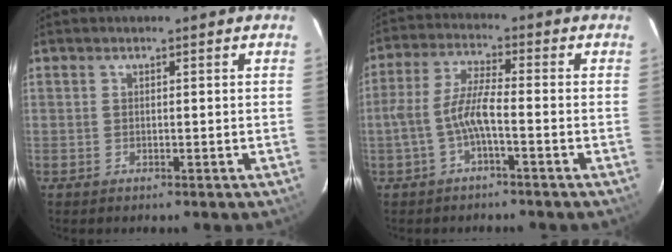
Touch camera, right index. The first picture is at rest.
{"total": 6.4, "force": [-2.4, 1.0, 5.8], "torque": [-0.131, 0.009, -0.043]}